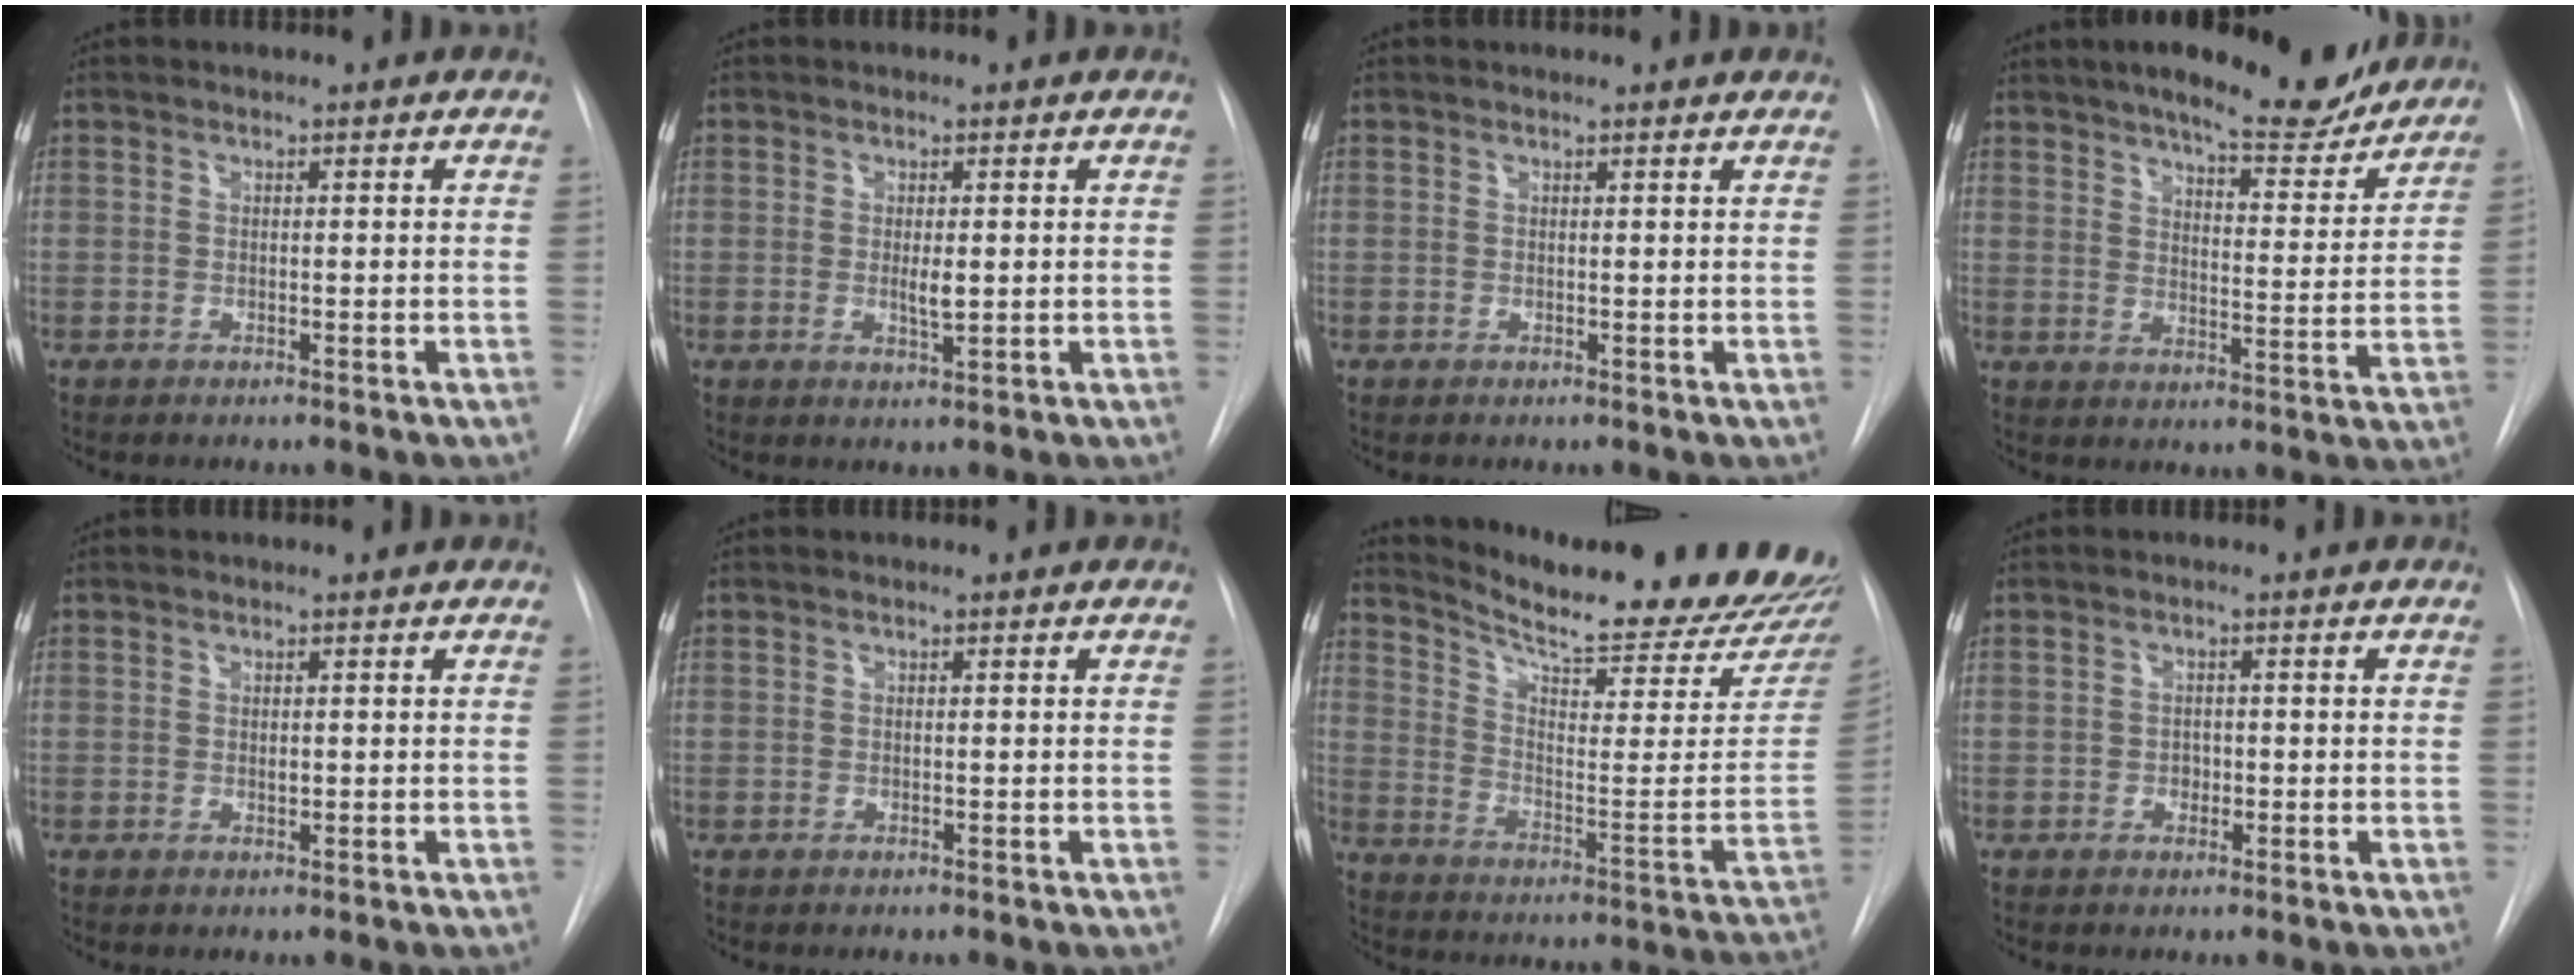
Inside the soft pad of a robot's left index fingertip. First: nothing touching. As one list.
[{"total": 2.1, "force": [-0.7, 0.4, 1.9], "torque": [-0.034, -0.011, -0.008]}, {"total": 1.9, "force": [1.9, 0.4, 0.3], "torque": [-0.009, 0.003, 0.011]}, {"total": 15.4, "force": [13.4, 3.2, 6.9], "torque": [-0.092, -0.029, 0.174]}, {"total": 0.7, "force": [-0.6, 0.2, 0.2], "torque": [-0.004, -0.008, -0.009]}, {"total": 0.0}, {"total": 25.9, "force": [23.4, 3.3, 10.6], "torque": [-0.166, -0.101, 0.302]}, {"total": 1.5, "force": [-1.1, 0.9, 0.5], "torque": [-0.005, -0.003, -0.016]}]